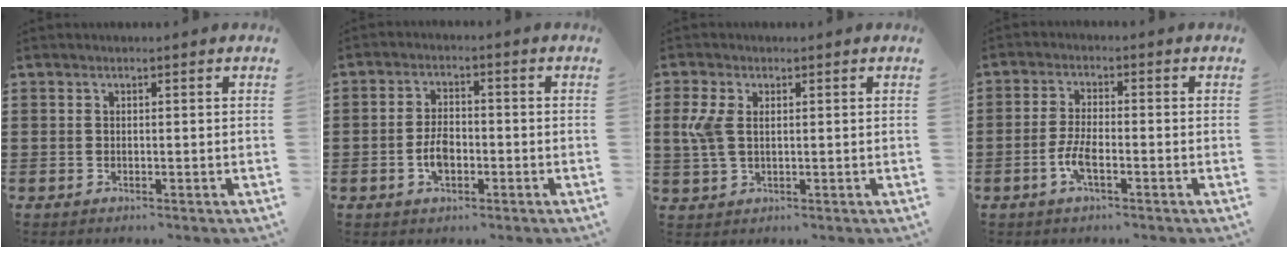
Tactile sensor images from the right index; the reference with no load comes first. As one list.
[{"total": 4.6, "force": [-1.6, 2.4, 3.6], "torque": [-0.084, 0.001, -0.035]}, {"total": 4.5, "force": [0.8, 2.6, 3.6], "torque": [-0.105, -0.002, 0.005]}, {"total": 4.1, "force": [-1.7, 1.2, 3.5], "torque": [-0.087, -0.005, -0.039]}]